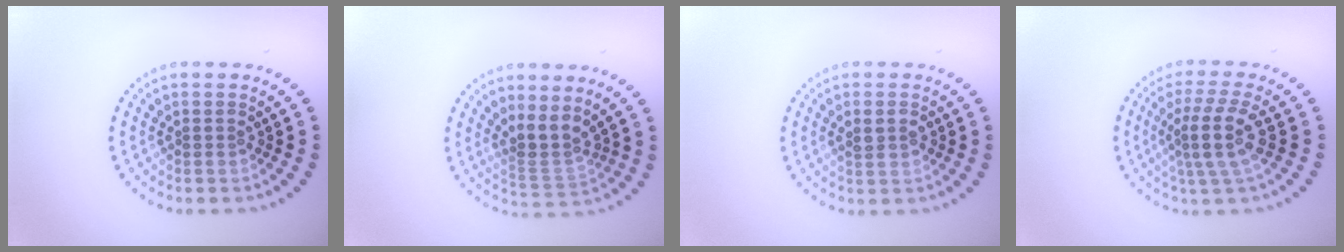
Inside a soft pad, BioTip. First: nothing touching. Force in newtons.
{"total": 2.9, "press": 2.1, "slide": 2.0}
{"total": 1.8, "press": 1.8, "slide": 0.2}
{"total": 3.9, "press": 3.3, "slide": 2.2}